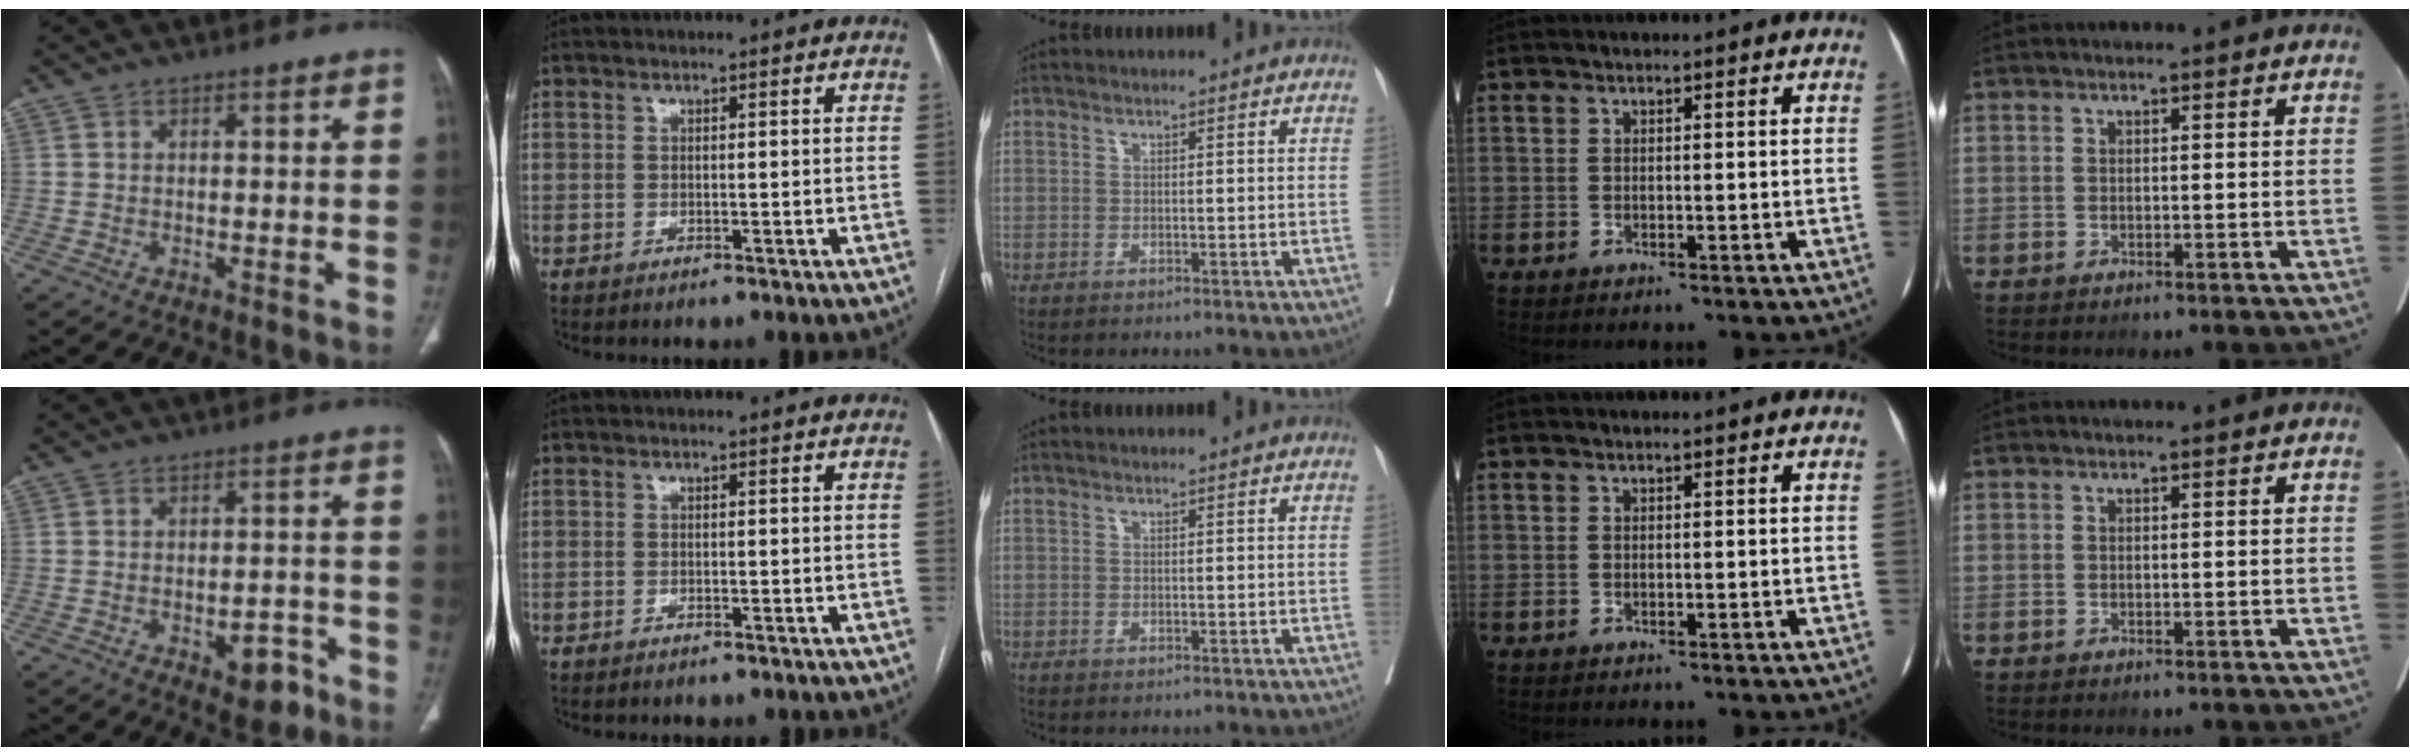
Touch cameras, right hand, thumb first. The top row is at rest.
{"thumb": {"total": 6.4, "force": [-3.4, 3.4, 4.3], "torque": [-0.036, 0.024, -0.039]}, "index": {"total": 0.7, "force": [-0.6, 0.3, 0.2], "torque": [-0.007, -0.001, -0.008]}}